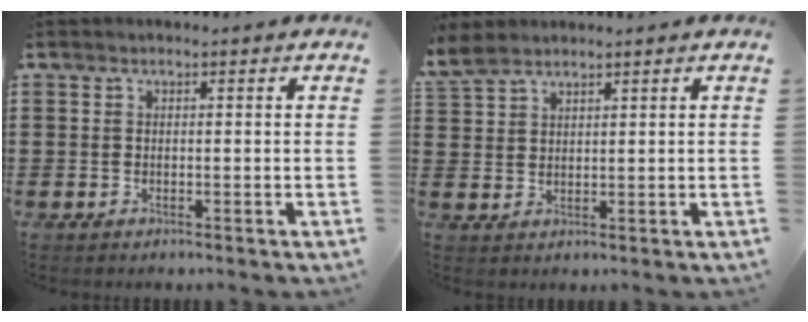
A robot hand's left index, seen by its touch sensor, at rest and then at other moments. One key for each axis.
{"total": 3.3, "fx": 2.7, "fy": 1.2, "fz": 1.4, "tx": -0.035, "ty": 0.003, "tz": 0.052}